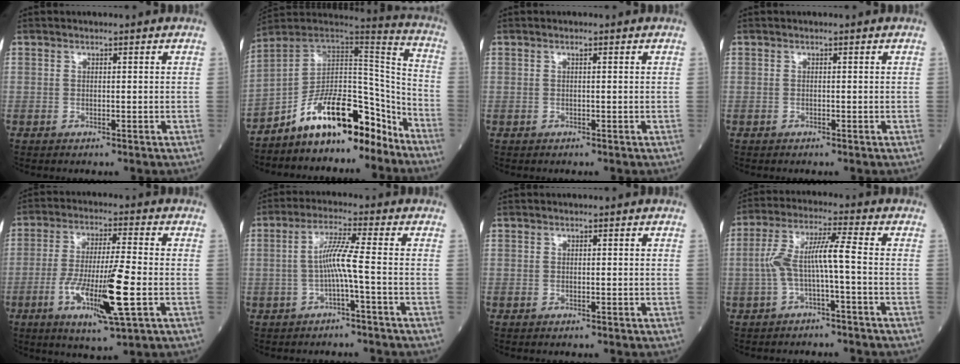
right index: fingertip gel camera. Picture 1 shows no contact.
{"total": 15.0, "force": [-11.0, 5.1, 8.9], "torque": [-0.125, 0.046, -0.184]}
{"total": 0.5, "force": [0.3, -0.2, 0.4], "torque": [-0.010, -0.001, 0.004]}
{"total": 0.0}
{"total": 12.6, "force": [-3.5, 0.7, 12.1], "torque": [-0.227, -0.018, -0.063]}
{"total": 5.1, "force": [-1.1, -0.7, 4.9], "torque": [-0.098, 0.013, -0.019]}
{"total": 0.0}
{"total": 7.3, "force": [-1.3, 0.5, 7.1], "torque": [-0.146, 0.030, -0.025]}